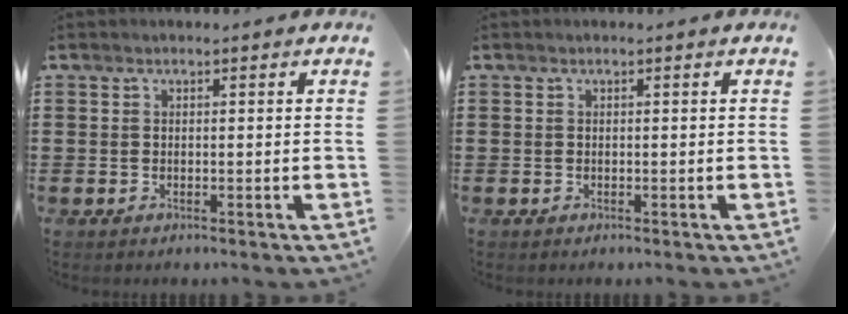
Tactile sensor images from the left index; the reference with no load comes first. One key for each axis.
{"total": 0.0}